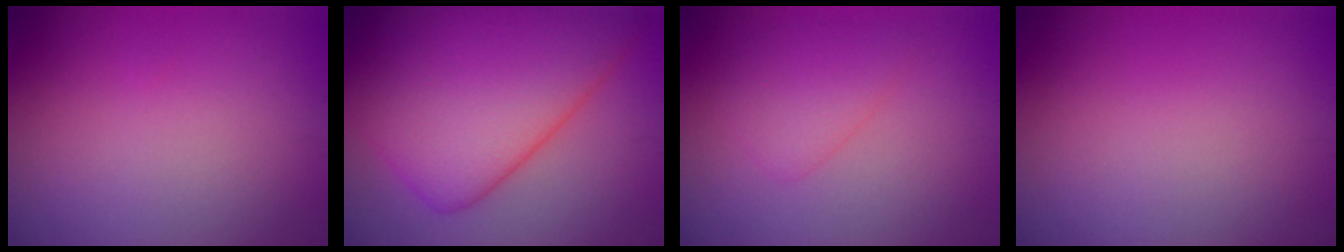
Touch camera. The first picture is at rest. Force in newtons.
{"total": 12.6, "press": 12.6, "slide": 0.1}
{"total": 2.5, "press": 2.4, "slide": 0.2}
{"total": 0.0}